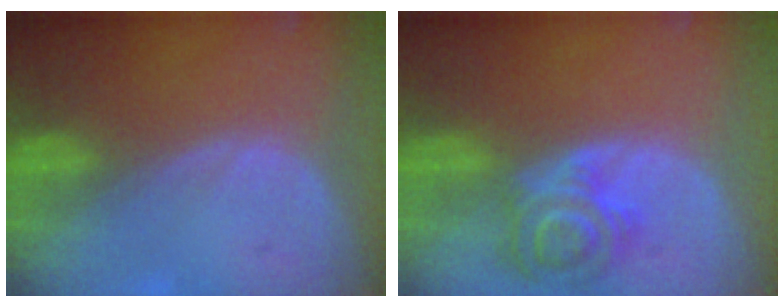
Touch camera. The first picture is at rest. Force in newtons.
{"total": 6.1, "press": 6.1, "slide": 0.3}